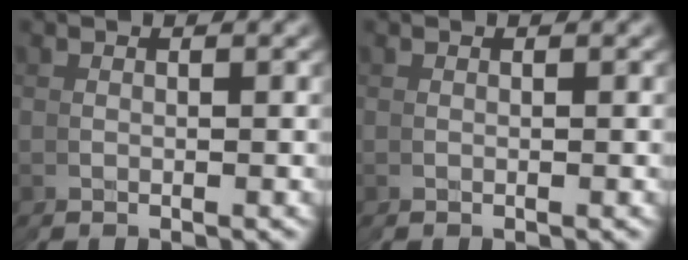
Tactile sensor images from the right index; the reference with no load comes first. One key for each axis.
{"total": 0.0}